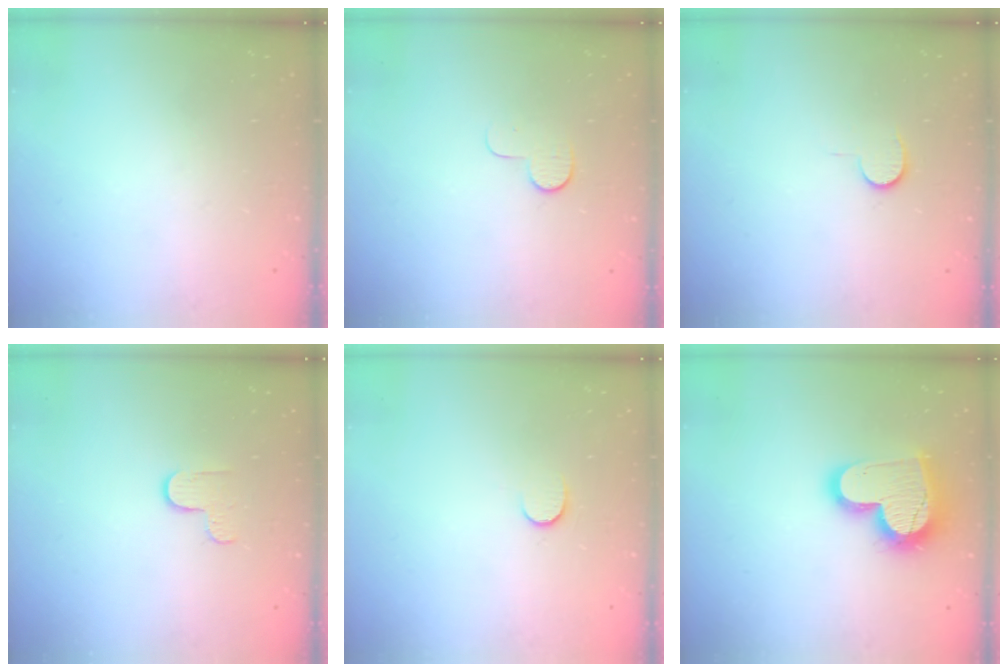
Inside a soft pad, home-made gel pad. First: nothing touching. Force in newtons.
{"total": 7.6, "press": 7.5, "slide": 0.7}
{"total": 4.0, "press": 4.0, "slide": 0.4}
{"total": 3.1, "press": 3.1, "slide": 0.4}
{"total": 6.3, "press": 6.3, "slide": 0.5}
{"total": 17.4, "press": 17.3, "slide": 1.3}